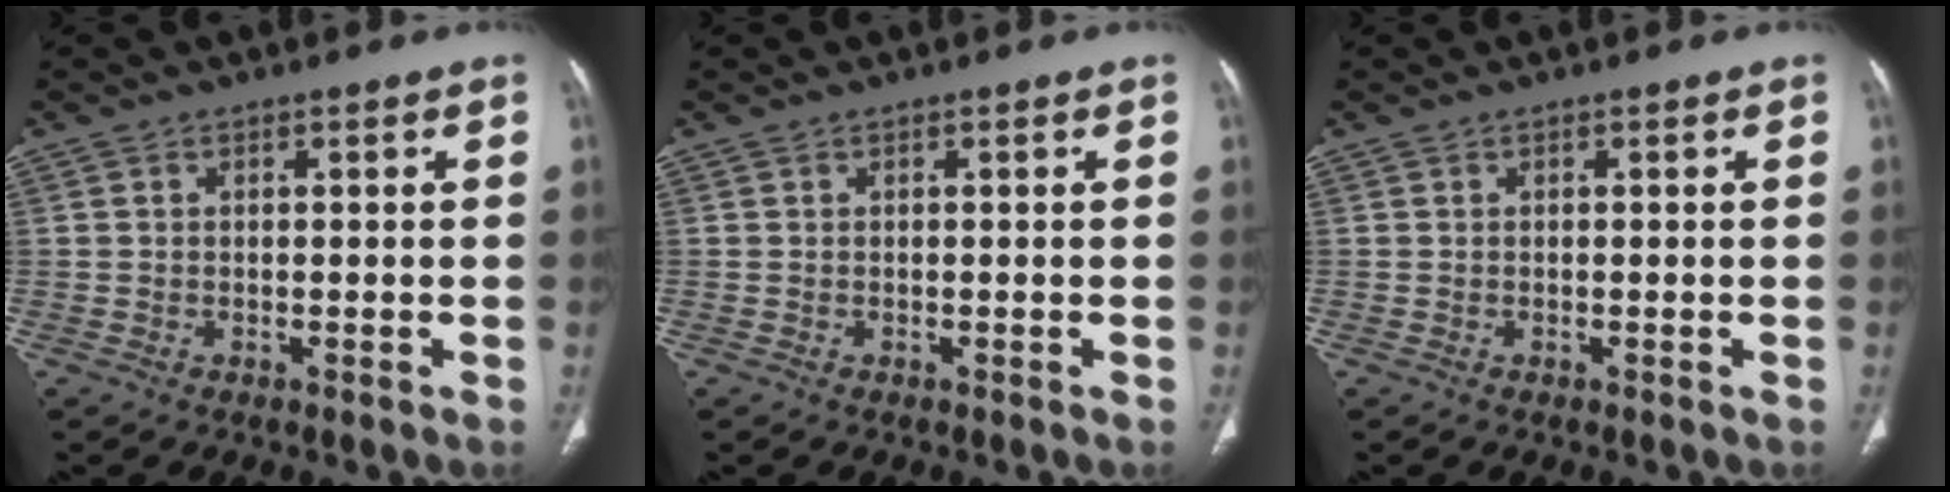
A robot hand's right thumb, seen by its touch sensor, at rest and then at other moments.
{"total": 0.0}
{"total": 0.0}